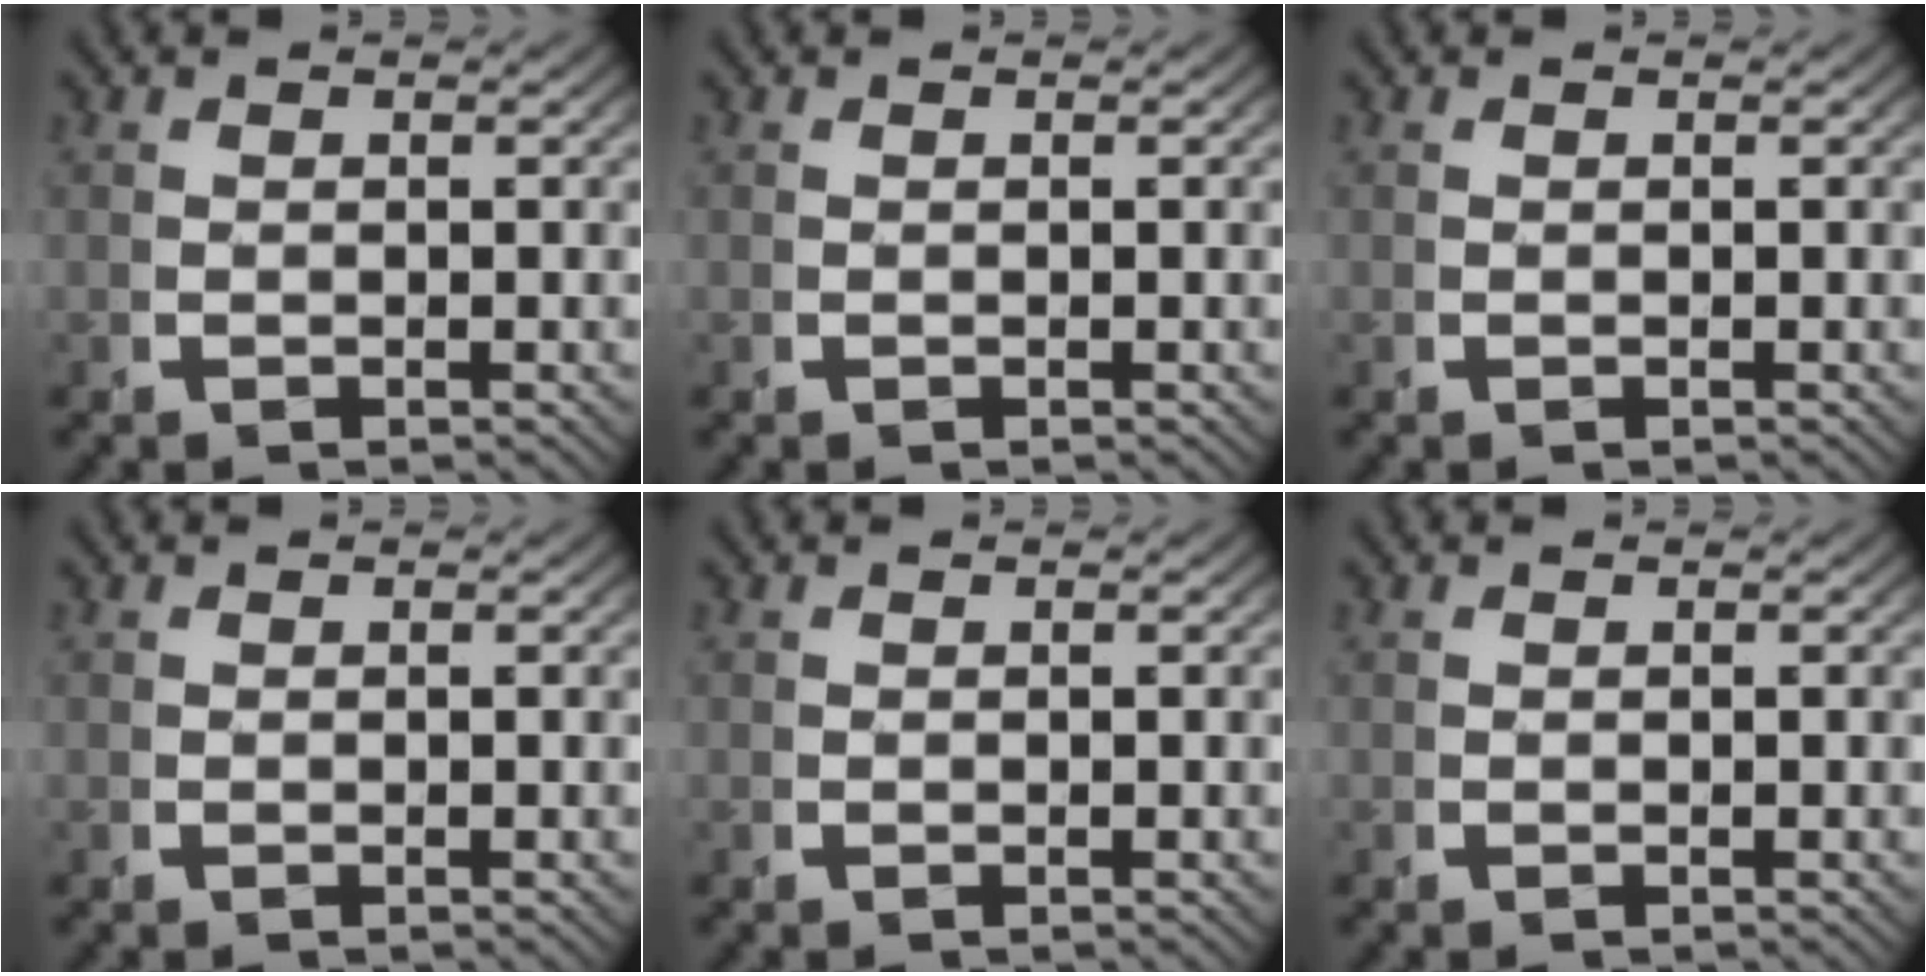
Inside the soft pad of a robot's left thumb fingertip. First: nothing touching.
{"total": 0.0}
{"total": 0.0}
{"total": 0.0}
{"total": 0.0}
{"total": 0.0}